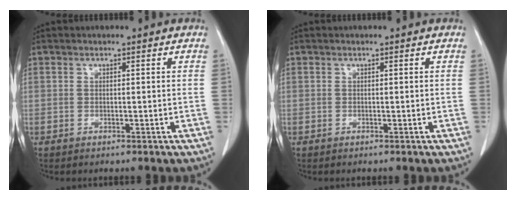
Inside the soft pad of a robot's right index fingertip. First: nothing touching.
{"total": 0.0}